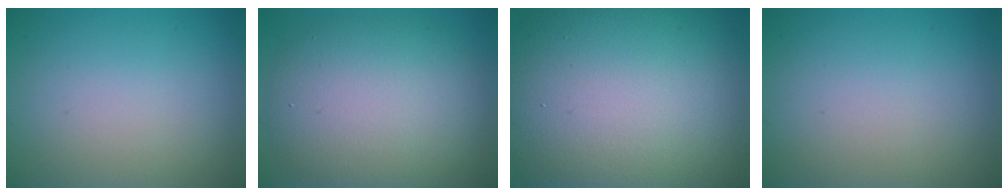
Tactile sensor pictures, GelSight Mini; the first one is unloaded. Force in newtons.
{"total": 9.4, "press": 9.4, "slide": 0.8}
{"total": 17.8, "press": 17.7, "slide": 1.0}
{"total": 0.0}